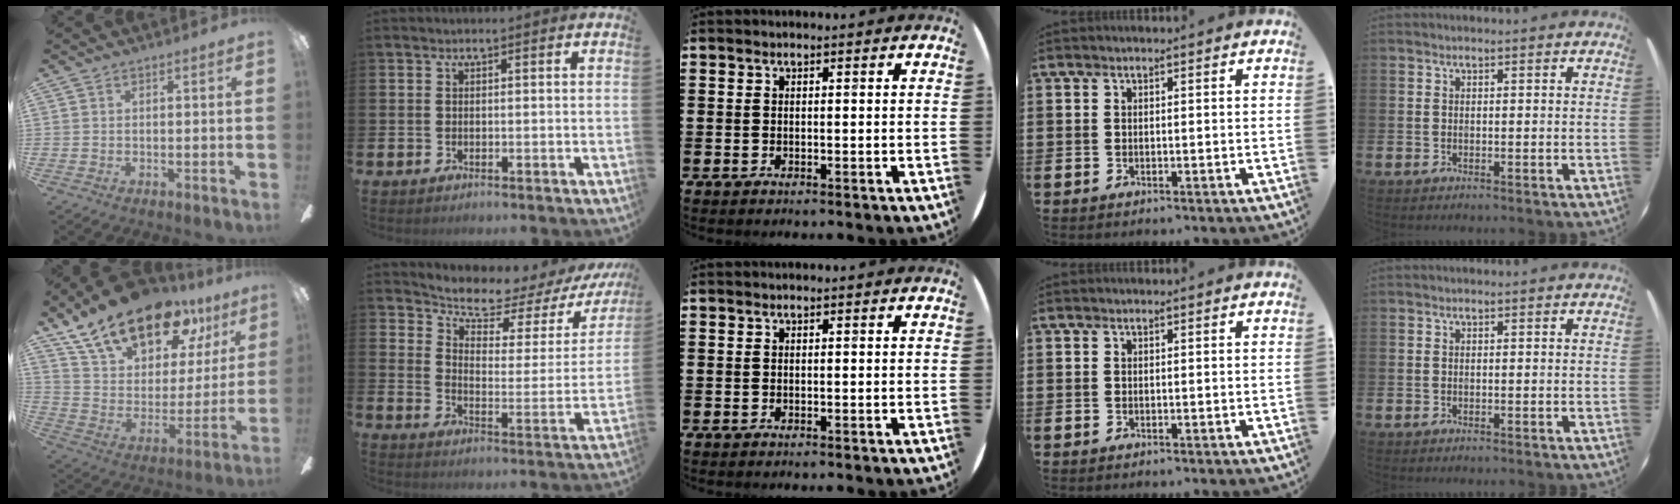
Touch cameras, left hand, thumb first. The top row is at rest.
{"thumb": {"total": 20.8, "force": [14.9, 9.6, 10.9], "torque": [-0.183, -0.088, 0.260]}, "index": {"total": 6.6, "force": [6.2, 1.6, 1.8], "torque": [-0.059, -0.054, 0.099]}}